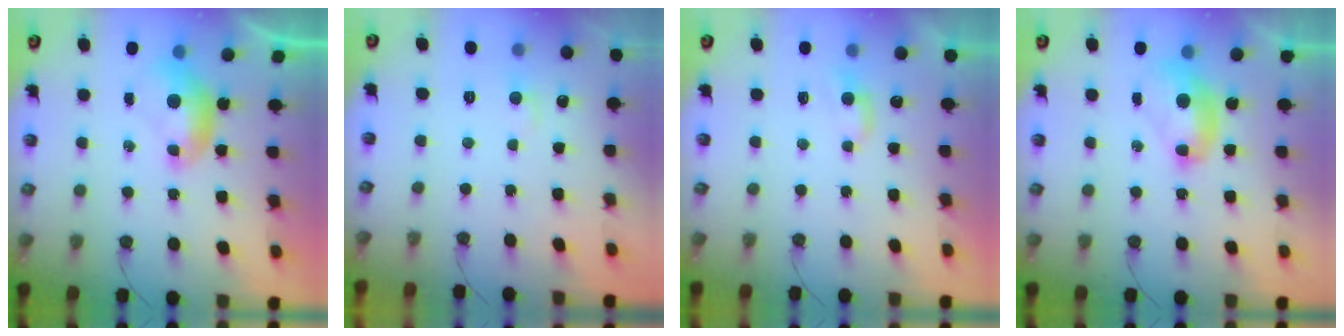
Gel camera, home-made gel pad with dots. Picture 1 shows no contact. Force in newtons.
{"total": 1.3, "press": 1.2, "slide": 0.5}
{"total": 2.0, "press": 2.0, "slide": 0.5}
{"total": 2.7, "press": 2.7, "slide": 0.1}